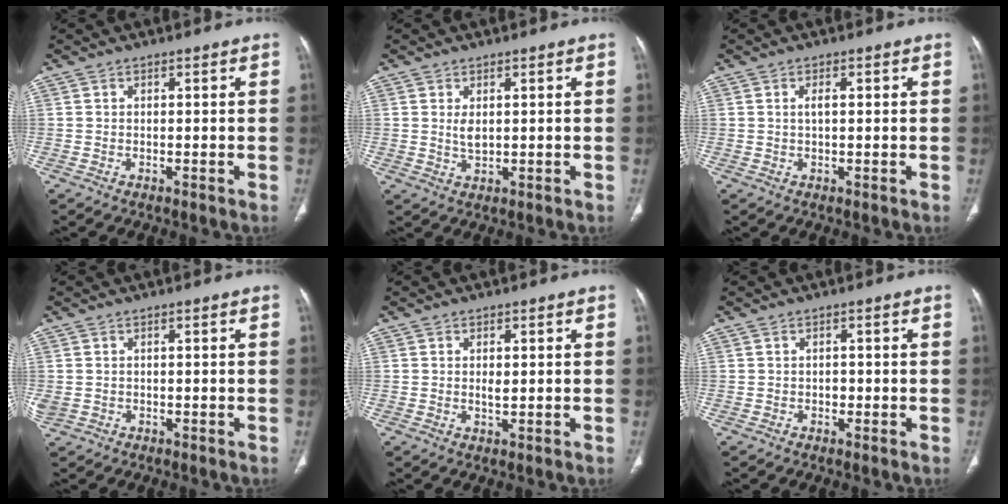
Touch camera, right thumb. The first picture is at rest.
{"total": 2.5, "force": [0.6, 1.3, 2.1], "torque": [-0.036, -0.007, 0.017]}
{"total": 1.9, "force": [0.4, 0.7, 1.7], "torque": [-0.032, 0.005, 0.007]}
{"total": 1.8, "force": [0.0, 1.5, 1.1], "torque": [-0.041, 0.004, 0.005]}
{"total": 1.8, "force": [0.3, 0.8, 1.6], "torque": [-0.025, -0.003, 0.005]}
{"total": 0.9, "force": [-0.2, 0.8, 0.5], "torque": [-0.004, 0.003, -0.005]}